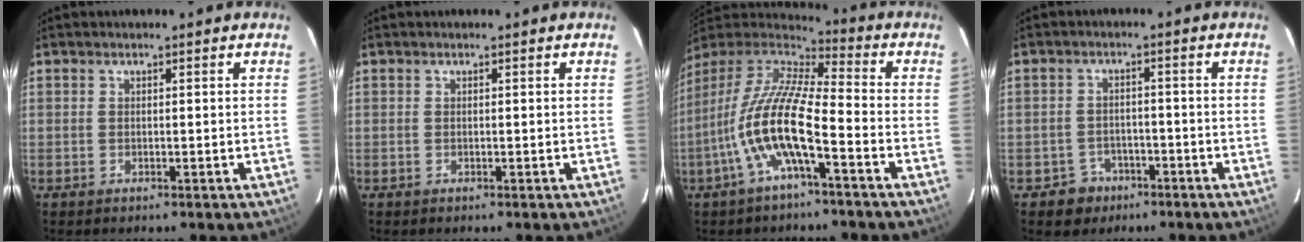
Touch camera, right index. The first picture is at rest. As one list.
[{"total": 0.0}, {"total": 14.9, "force": [-5.3, 3.2, 13.5], "torque": [-0.259, -0.007, -0.108]}, {"total": 4.9, "force": [-2.9, 3.9, 0.3], "torque": [-0.024, 0.014, -0.038]}]